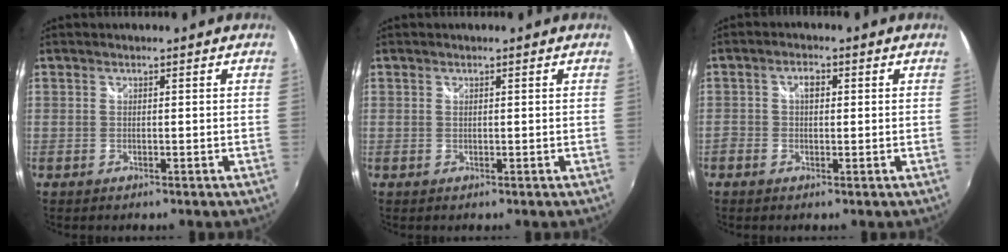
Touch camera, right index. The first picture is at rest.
{"total": 0.0}
{"total": 2.4, "force": [0.1, 1.6, 1.7], "torque": [-0.033, 0.010, 0.000]}